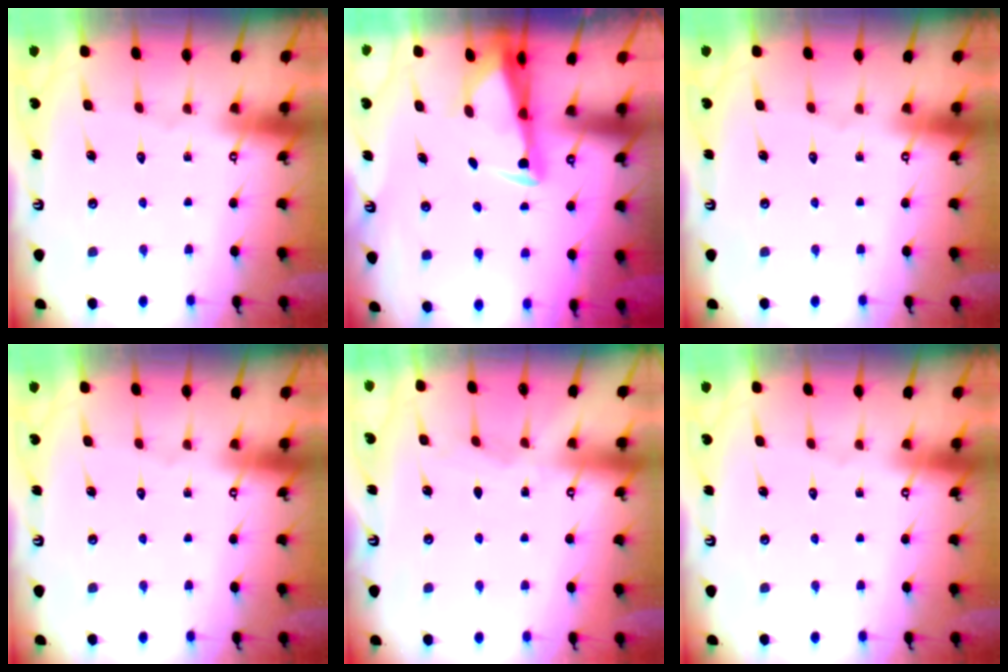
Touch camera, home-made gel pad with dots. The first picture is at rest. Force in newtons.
{"total": 2.9, "press": 2.9, "slide": 0.6}
{"total": 0.0}
{"total": 0.0}
{"total": 3.4, "press": 3.4, "slide": 0.4}
{"total": 0.0}